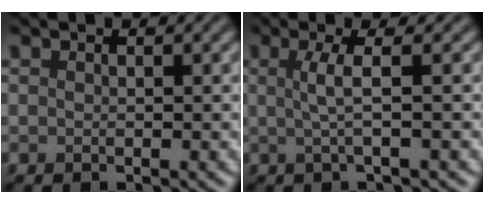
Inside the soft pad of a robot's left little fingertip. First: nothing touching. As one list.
[{"total": 2.7, "force": [0.2, 0.6, 2.6], "torque": [-0.049, 0.002, -0.001]}]